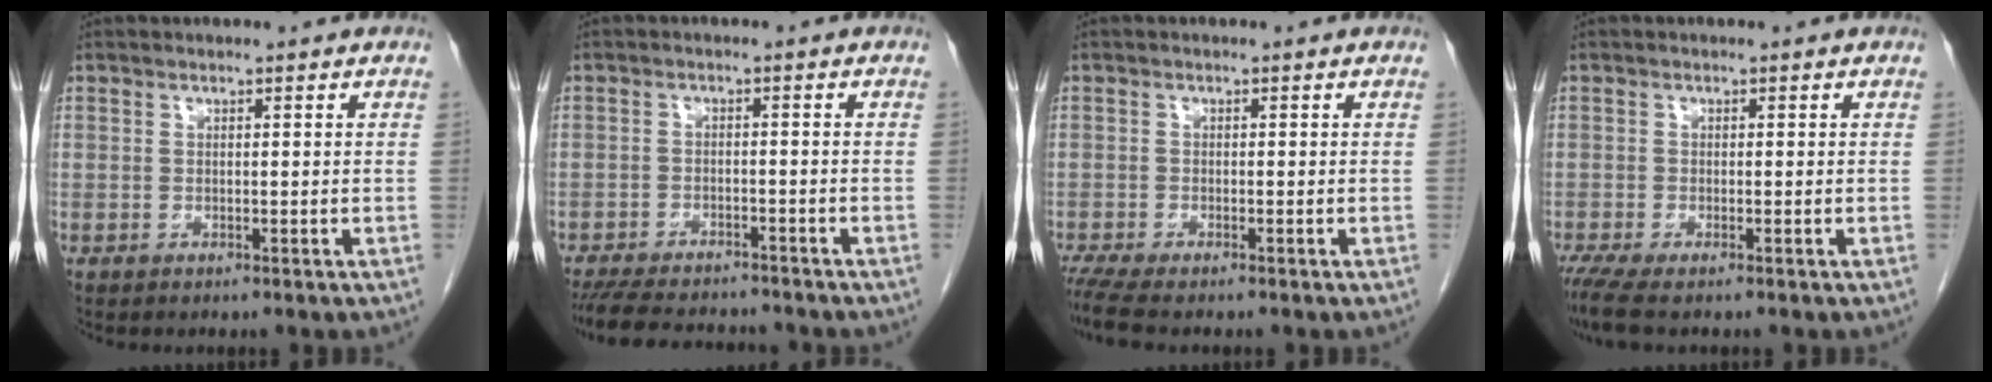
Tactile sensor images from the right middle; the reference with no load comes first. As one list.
[{"total": 11.8, "force": [-10.7, 2.5, 4.3], "torque": [-0.084, -0.009, -0.152]}, {"total": 4.5, "force": [-3.8, 0.0, 2.4], "torque": [-0.047, -0.016, -0.067]}, {"total": 3.6, "force": [-2.8, 0.1, 2.3], "torque": [-0.051, -0.013, -0.055]}]